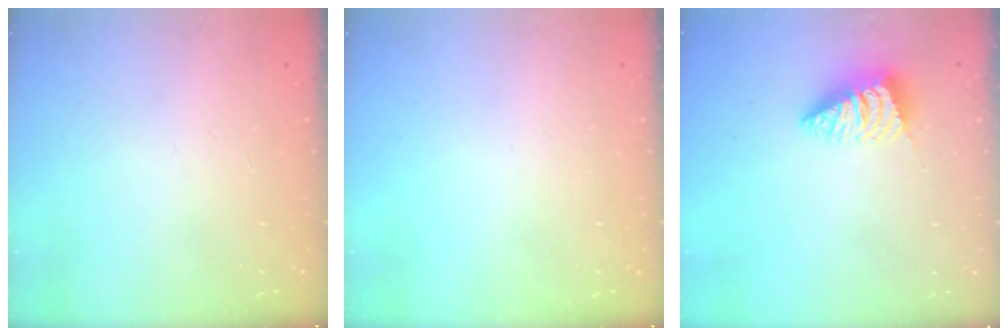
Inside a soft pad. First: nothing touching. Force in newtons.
{"total": 0.0}
{"total": 2.8, "press": 2.8, "slide": 0.2}